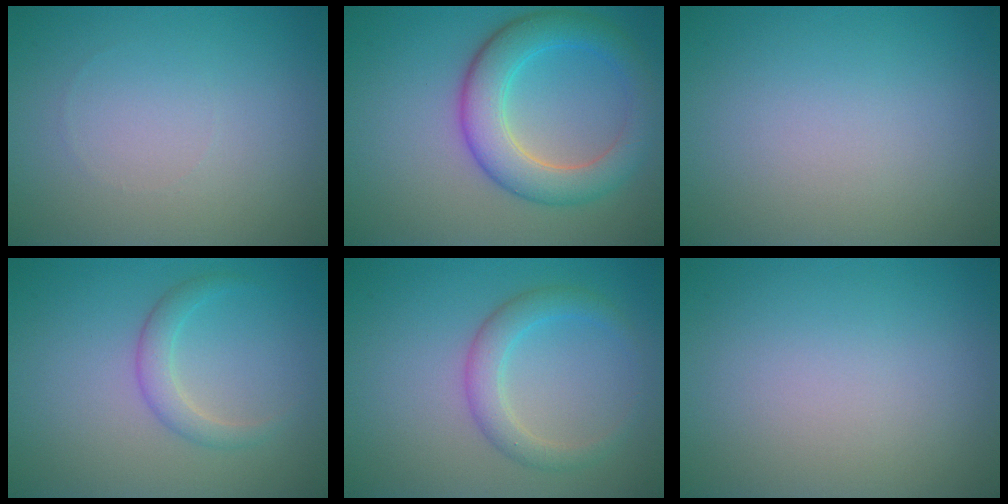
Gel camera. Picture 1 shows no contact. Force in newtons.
{"total": 6.0, "press": 6.0, "slide": 0.3}
{"total": 0.0}
{"total": 2.0, "press": 2.0, "slide": 0.0}
{"total": 2.8, "press": 2.8, "slide": 0.1}
{"total": 0.0}